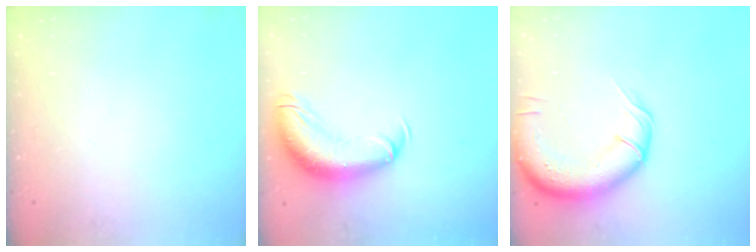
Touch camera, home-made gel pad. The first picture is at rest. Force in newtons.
{"total": 12.9, "press": 12.6, "slide": 3.0}
{"total": 14.6, "press": 14.1, "slide": 3.5}